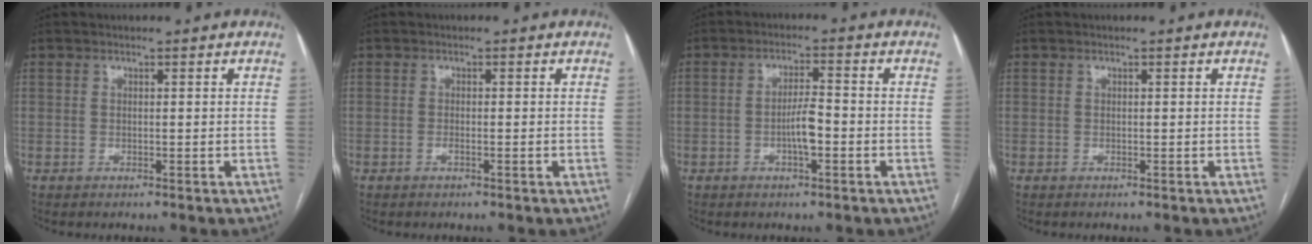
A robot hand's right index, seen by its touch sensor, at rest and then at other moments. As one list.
[{"total": 1.1, "force": [-0.5, 0.2, 1.0], "torque": [-0.019, -0.001, -0.008]}, {"total": 4.3, "force": [-1.2, 0.8, 4.1], "torque": [-0.077, 0.004, -0.022]}, {"total": 0.0}]